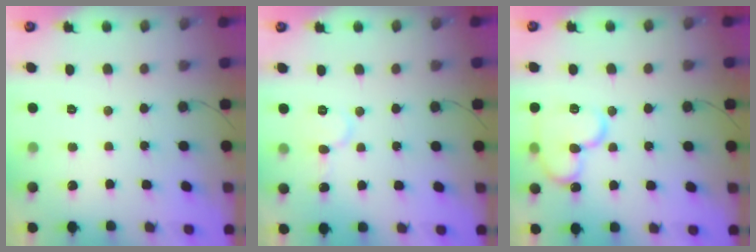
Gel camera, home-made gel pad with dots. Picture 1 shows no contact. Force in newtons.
{"total": 5.8, "press": 5.7, "slide": 0.6}
{"total": 14.8, "press": 14.7, "slide": 1.8}